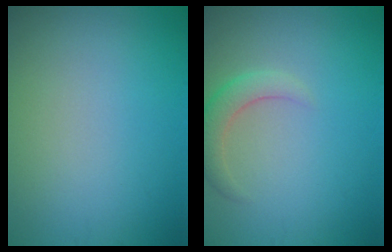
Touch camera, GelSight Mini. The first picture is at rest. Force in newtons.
{"total": 2.3, "press": 2.3, "slide": 0.4}